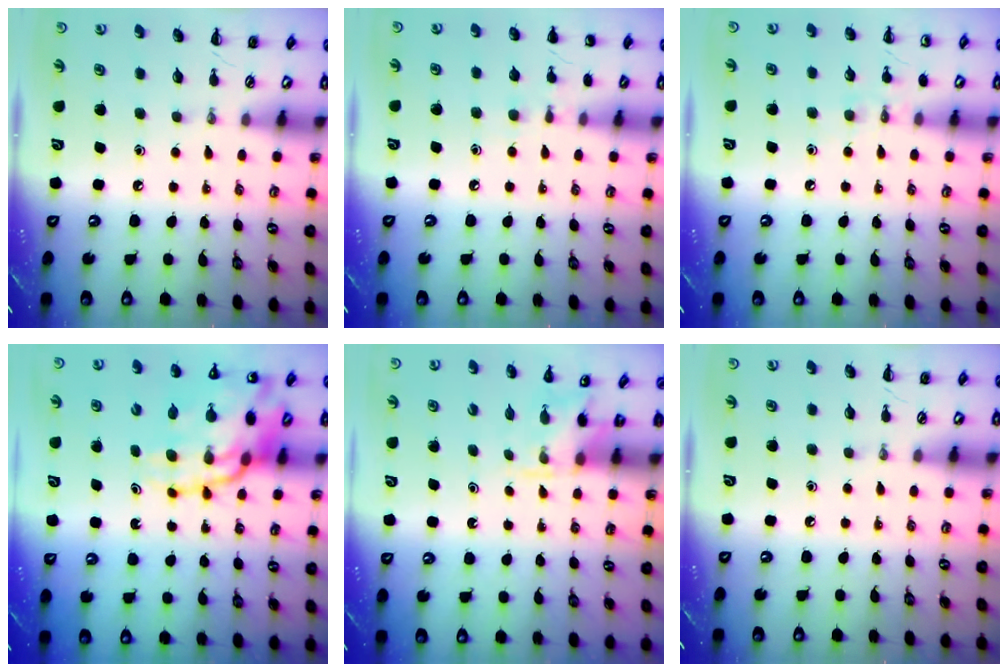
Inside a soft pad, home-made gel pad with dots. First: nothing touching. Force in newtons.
{"total": 5.1, "press": 4.9, "slide": 1.5}
{"total": 6.1, "press": 5.8, "slide": 1.8}
{"total": 18.2, "press": 17.5, "slide": 5.0}
{"total": 3.2, "press": 3.1, "slide": 0.7}
{"total": 0.0}